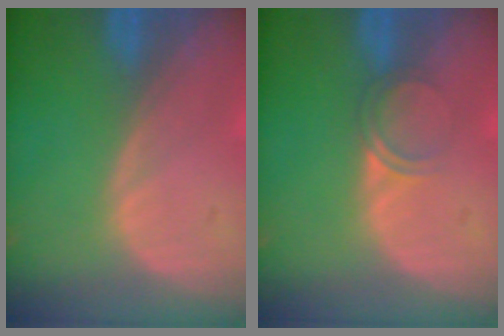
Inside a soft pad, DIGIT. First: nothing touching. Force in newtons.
{"total": 2.1, "press": 1.8, "slide": 1.1}